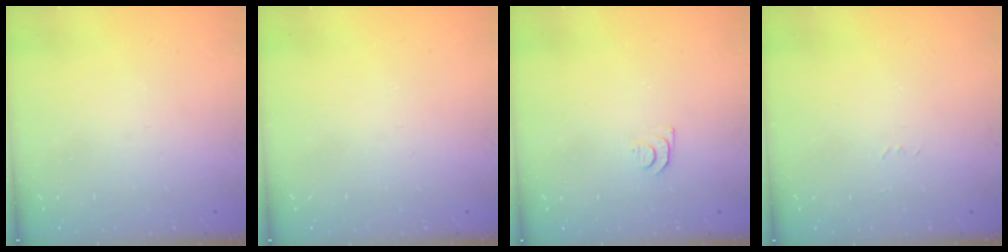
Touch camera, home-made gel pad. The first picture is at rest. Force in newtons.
{"total": 0.0}
{"total": 4.0, "press": 4.0, "slide": 0.6}
{"total": 2.6, "press": 2.6, "slide": 0.4}